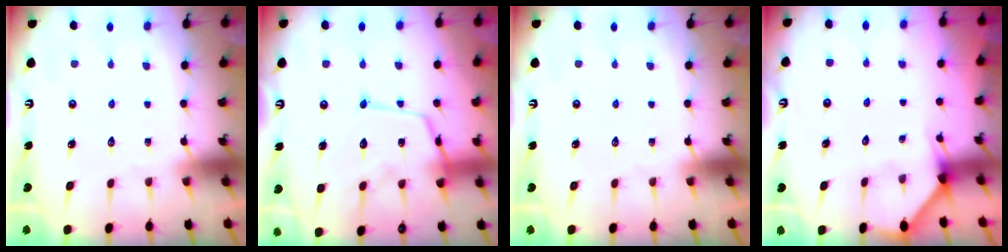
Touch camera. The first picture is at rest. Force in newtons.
{"total": 14.6, "press": 14.5, "slide": 1.2}
{"total": 0.0}
{"total": 2.2, "press": 2.2, "slide": 0.2}